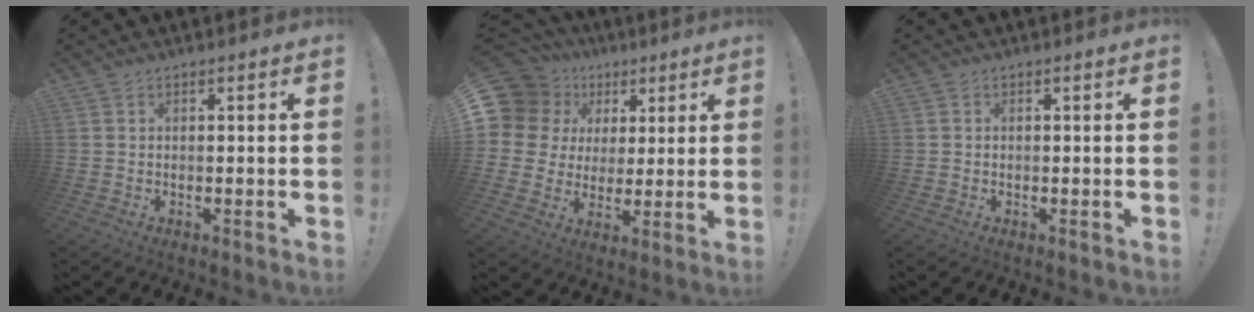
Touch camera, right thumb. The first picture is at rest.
{"total": 11.4, "force": [4.2, 9.8, 4.3], "torque": [-0.082, -0.025, 0.090]}
{"total": 0.0}